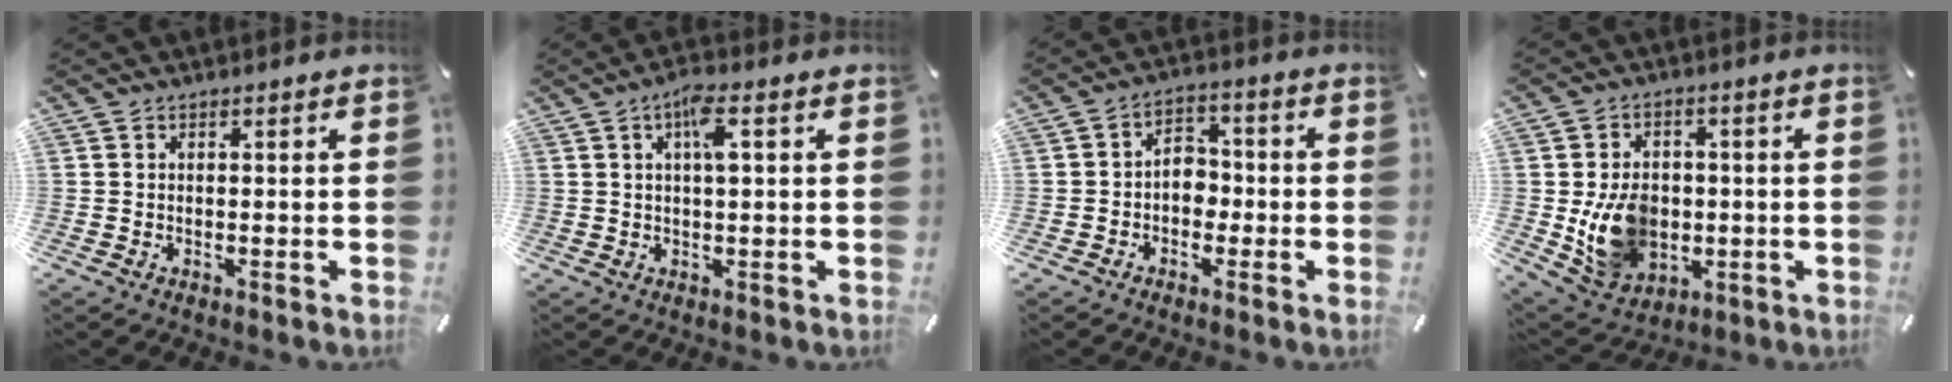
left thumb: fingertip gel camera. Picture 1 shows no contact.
{"total": 5.6, "force": [1.6, 1.6, 5.2], "torque": [-0.097, 0.004, 0.023]}
{"total": 5.5, "force": [-1.7, 4.3, 3.0], "torque": [-0.046, 0.018, -0.033]}
{"total": 12.3, "force": [-1.3, 9.9, 7.1], "torque": [-0.134, 0.005, -0.018]}